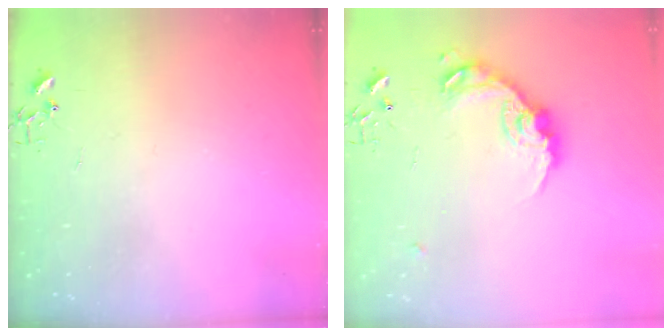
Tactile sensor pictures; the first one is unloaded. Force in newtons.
{"total": 15.4, "press": 15.4, "slide": 0.9}